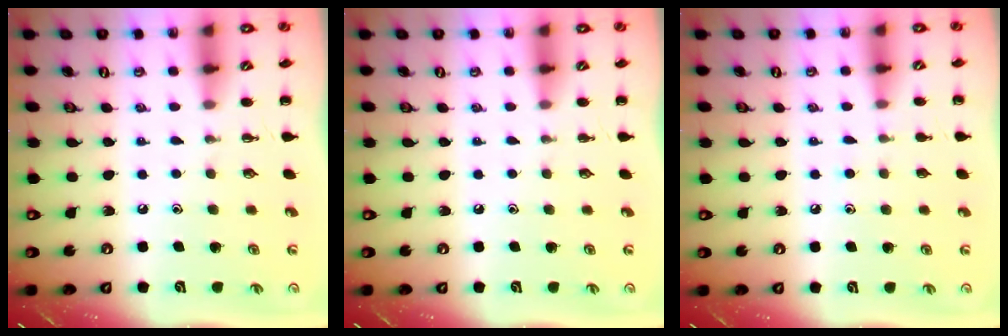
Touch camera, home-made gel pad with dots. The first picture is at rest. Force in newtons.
{"total": 0.0}
{"total": 5.3, "press": 5.0, "slide": 1.7}